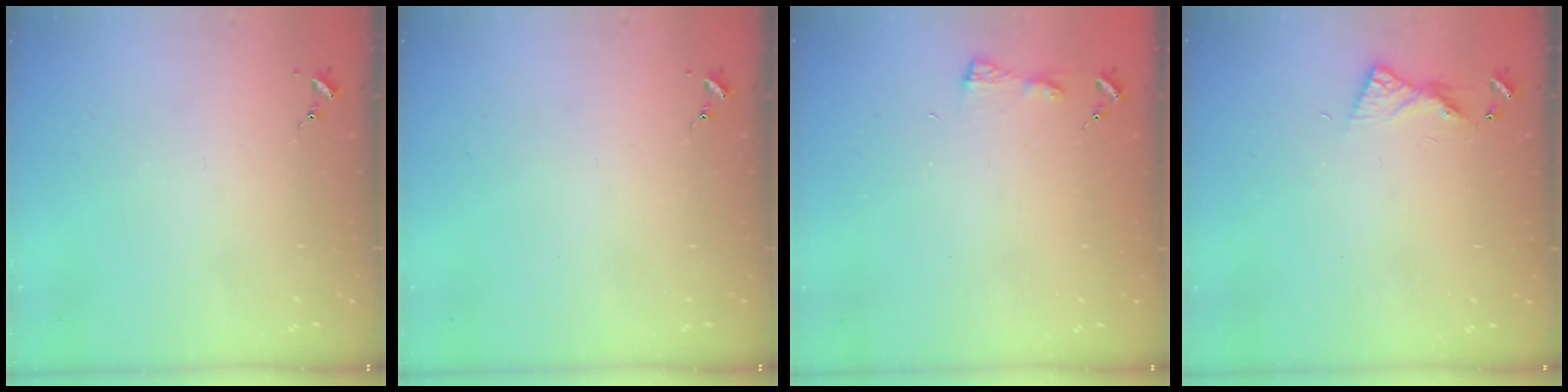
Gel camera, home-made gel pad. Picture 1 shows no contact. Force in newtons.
{"total": 0.0}
{"total": 3.2, "press": 3.1, "slide": 0.3}
{"total": 6.1, "press": 6.1, "slide": 0.6}